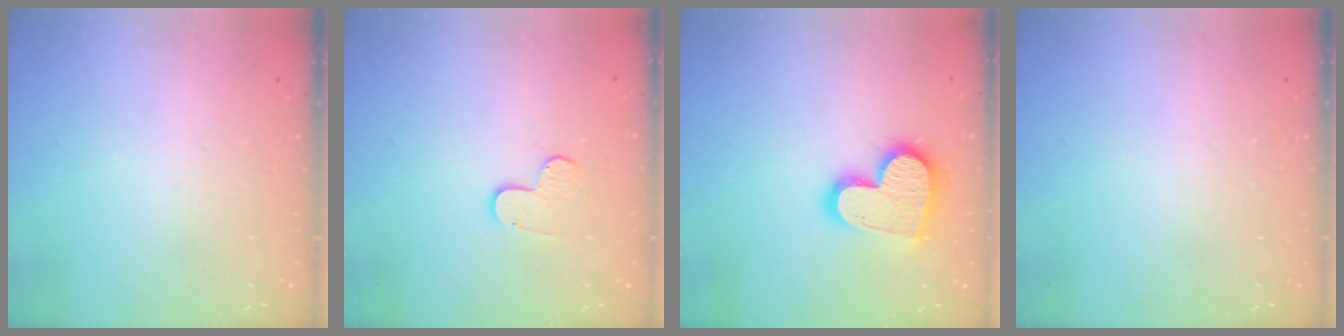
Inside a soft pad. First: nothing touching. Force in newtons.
{"total": 4.8, "press": 4.8, "slide": 0.3}
{"total": 17.0, "press": 16.9, "slide": 1.6}
{"total": 0.0}